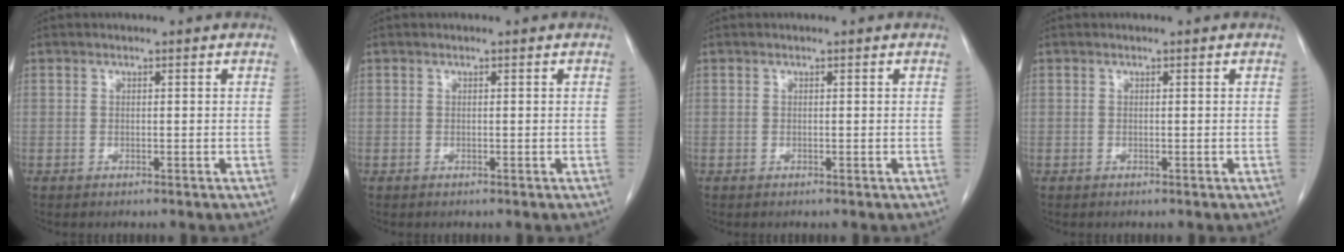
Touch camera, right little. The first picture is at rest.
{"total": 0.0}
{"total": 0.0}
{"total": 0.0}